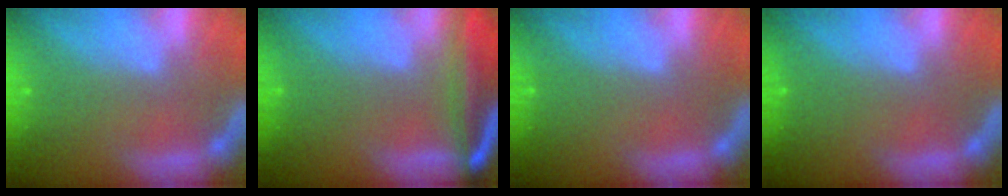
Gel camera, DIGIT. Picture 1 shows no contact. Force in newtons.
{"total": 8.0}
{"total": 0.0}
{"total": 0.0}